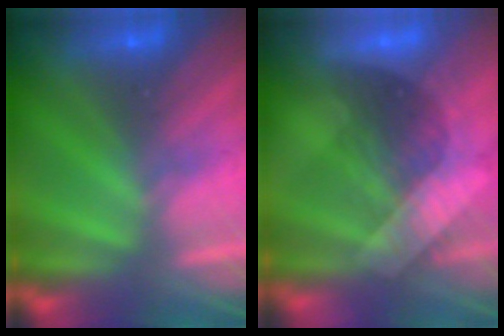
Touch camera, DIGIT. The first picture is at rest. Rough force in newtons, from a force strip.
{"total": 3.0}